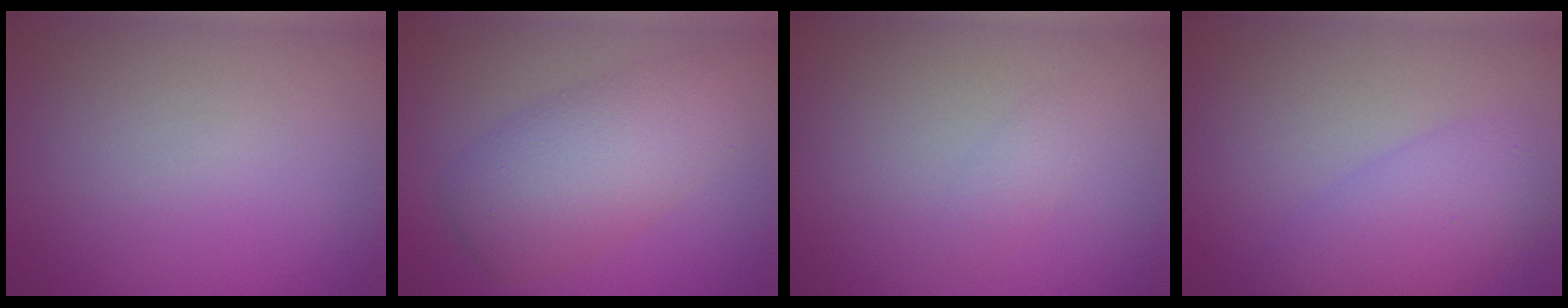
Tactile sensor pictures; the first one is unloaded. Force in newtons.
{"total": 6.1, "press": 6.1, "slide": 0.1}
{"total": 1.1, "press": 1.1, "slide": 0.0}
{"total": 4.5, "press": 4.5, "slide": 0.2}